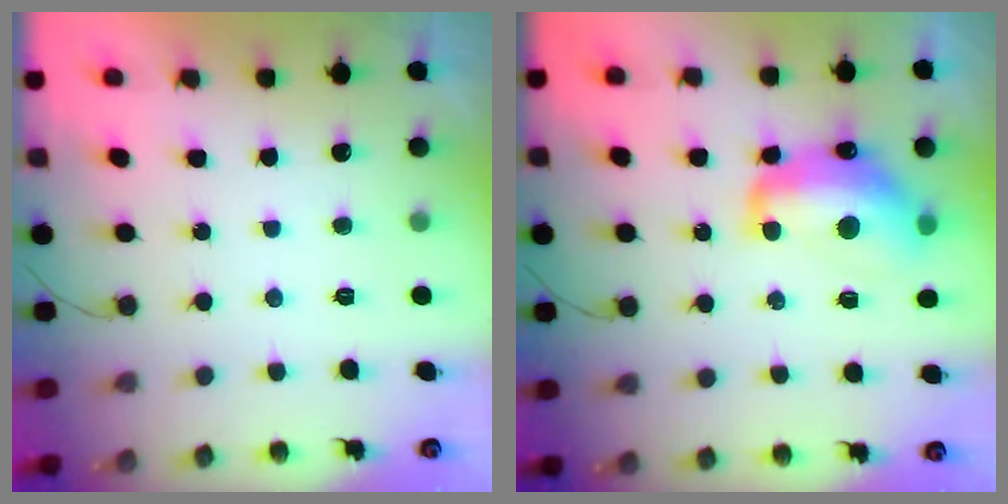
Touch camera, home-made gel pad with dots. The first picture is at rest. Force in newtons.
{"total": 15.0, "press": 14.9, "slide": 1.1}